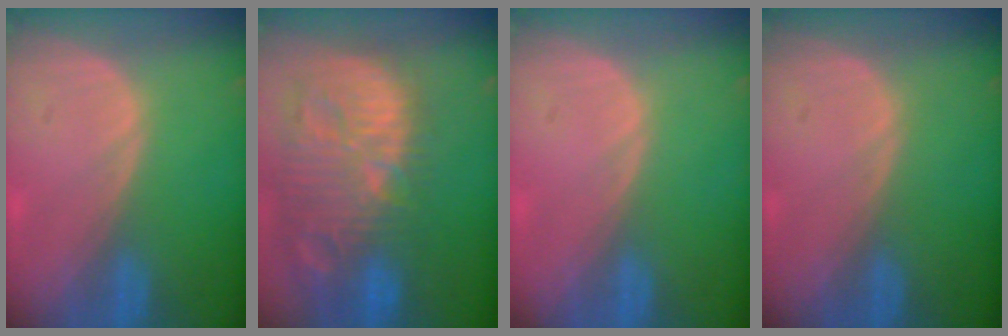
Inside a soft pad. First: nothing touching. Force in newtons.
{"total": 14.5, "press": 12.5, "slide": 7.3}
{"total": 0.0}
{"total": 0.0}